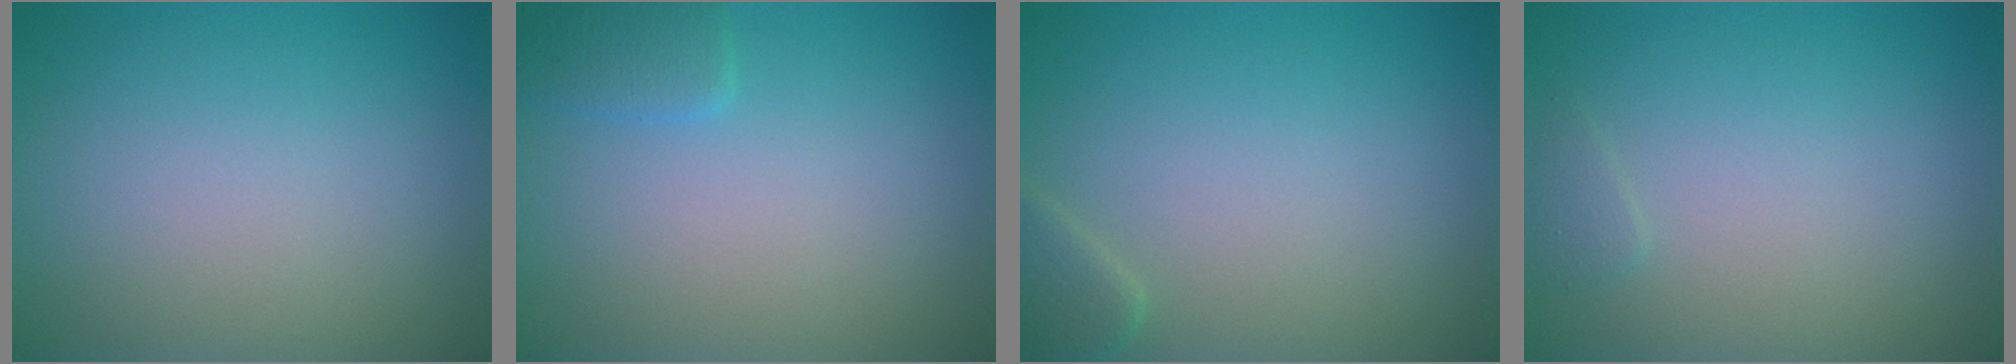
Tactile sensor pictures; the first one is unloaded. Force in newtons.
{"total": 1.4, "press": 1.4, "slide": 0.1}
{"total": 1.7, "press": 1.7, "slide": 0.2}
{"total": 0.7, "press": 0.7, "slide": 0.1}